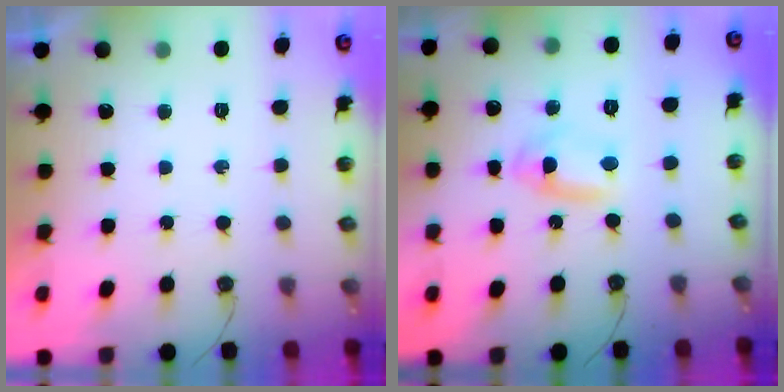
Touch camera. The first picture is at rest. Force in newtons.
{"total": 3.6, "press": 3.5, "slide": 0.9}